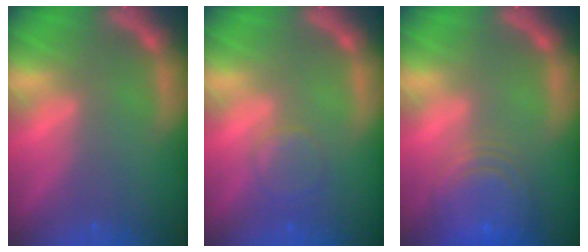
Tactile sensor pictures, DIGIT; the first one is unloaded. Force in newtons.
{"total": 2.9}
{"total": 8.5}